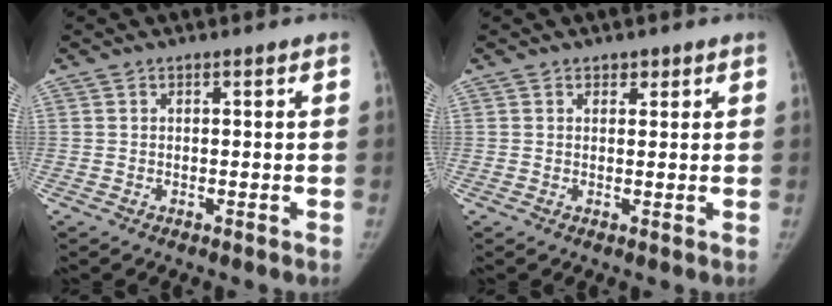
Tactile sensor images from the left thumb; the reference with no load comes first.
{"total": 1.3, "force": [1.0, 0.8, 0.3], "torque": [0.010, -0.005, 0.012]}